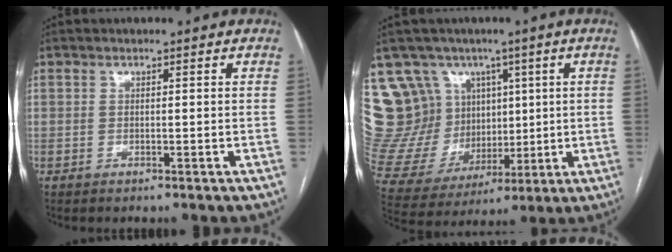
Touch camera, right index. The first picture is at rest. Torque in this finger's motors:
{"motor_torque": [-0.27, 0.57, 0.05, -0.01]}